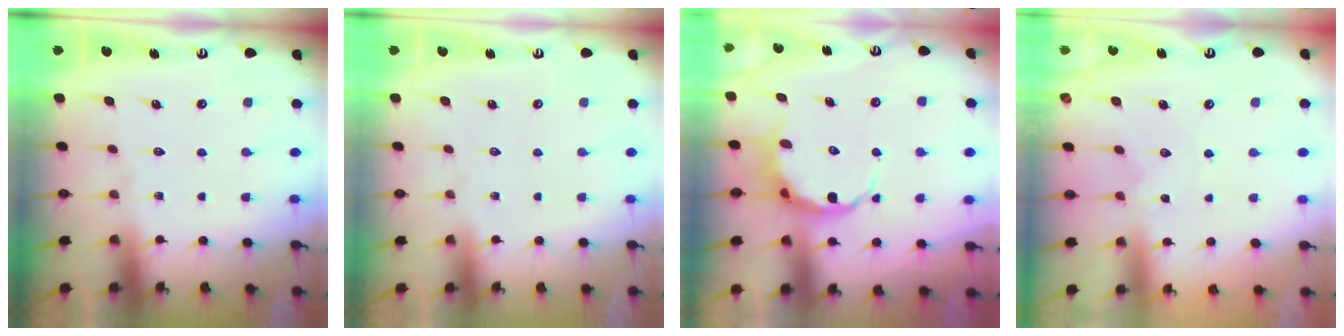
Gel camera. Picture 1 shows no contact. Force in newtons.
{"total": 0.0}
{"total": 7.2, "press": 6.9, "slide": 1.9}
{"total": 0.7, "press": 0.7, "slide": 0.1}